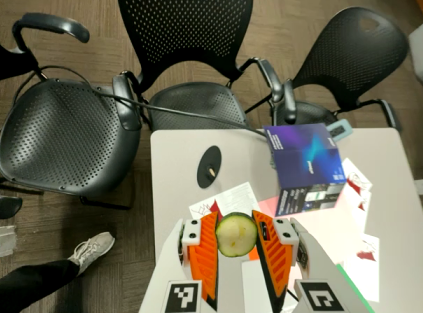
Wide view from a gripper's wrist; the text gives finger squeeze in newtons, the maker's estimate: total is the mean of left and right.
{"total": 14.5, "left": 15.1, "right": 14.0}